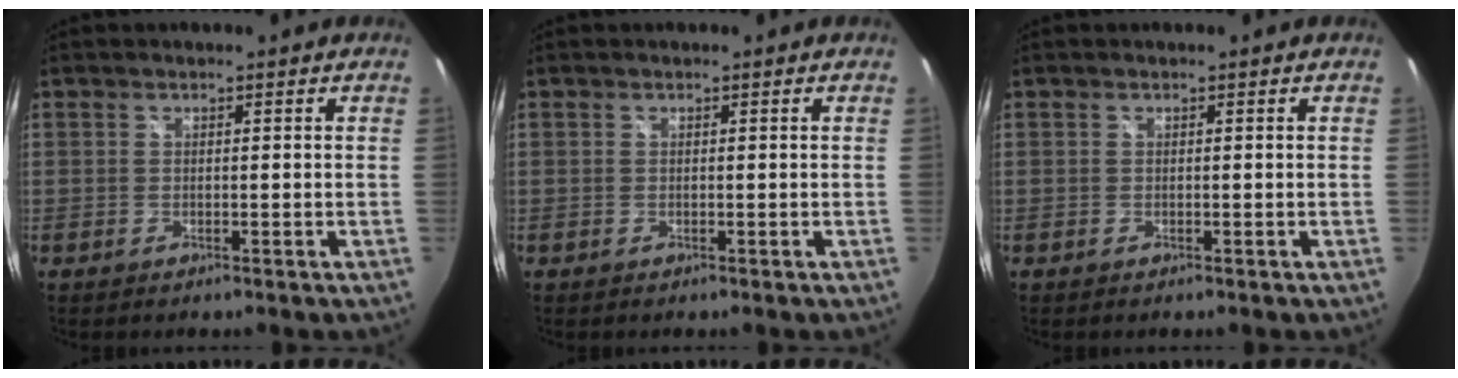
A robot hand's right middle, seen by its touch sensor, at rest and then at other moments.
{"total": 0.0}
{"total": 0.0}